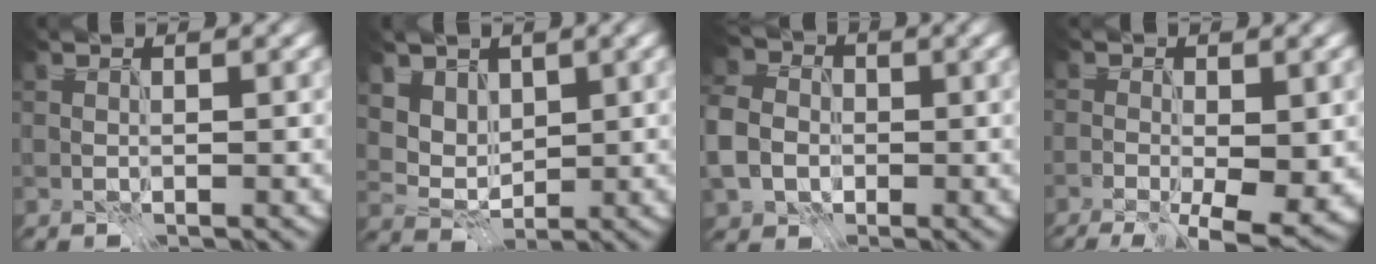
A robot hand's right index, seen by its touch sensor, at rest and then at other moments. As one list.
[{"total": 3.8, "force": [2.3, 2.7, 1.3], "torque": [-0.037, -0.020, 0.061]}, {"total": 6.1, "force": [-0.6, 5.5, 2.8], "torque": [-0.068, 0.007, -0.020]}, {"total": 6.0, "force": [-1.7, 2.2, 5.4], "torque": [-0.080, -0.012, -0.022]}]